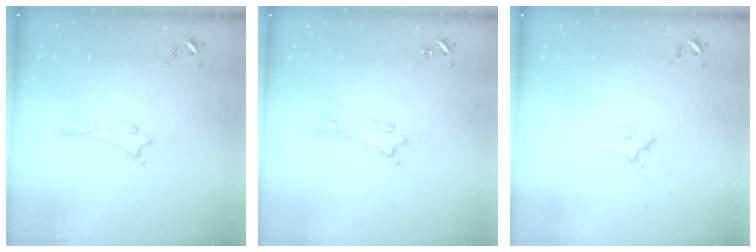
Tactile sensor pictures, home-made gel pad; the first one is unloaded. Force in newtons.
{"total": 0.0}
{"total": 2.2, "press": 2.2, "slide": 0.4}